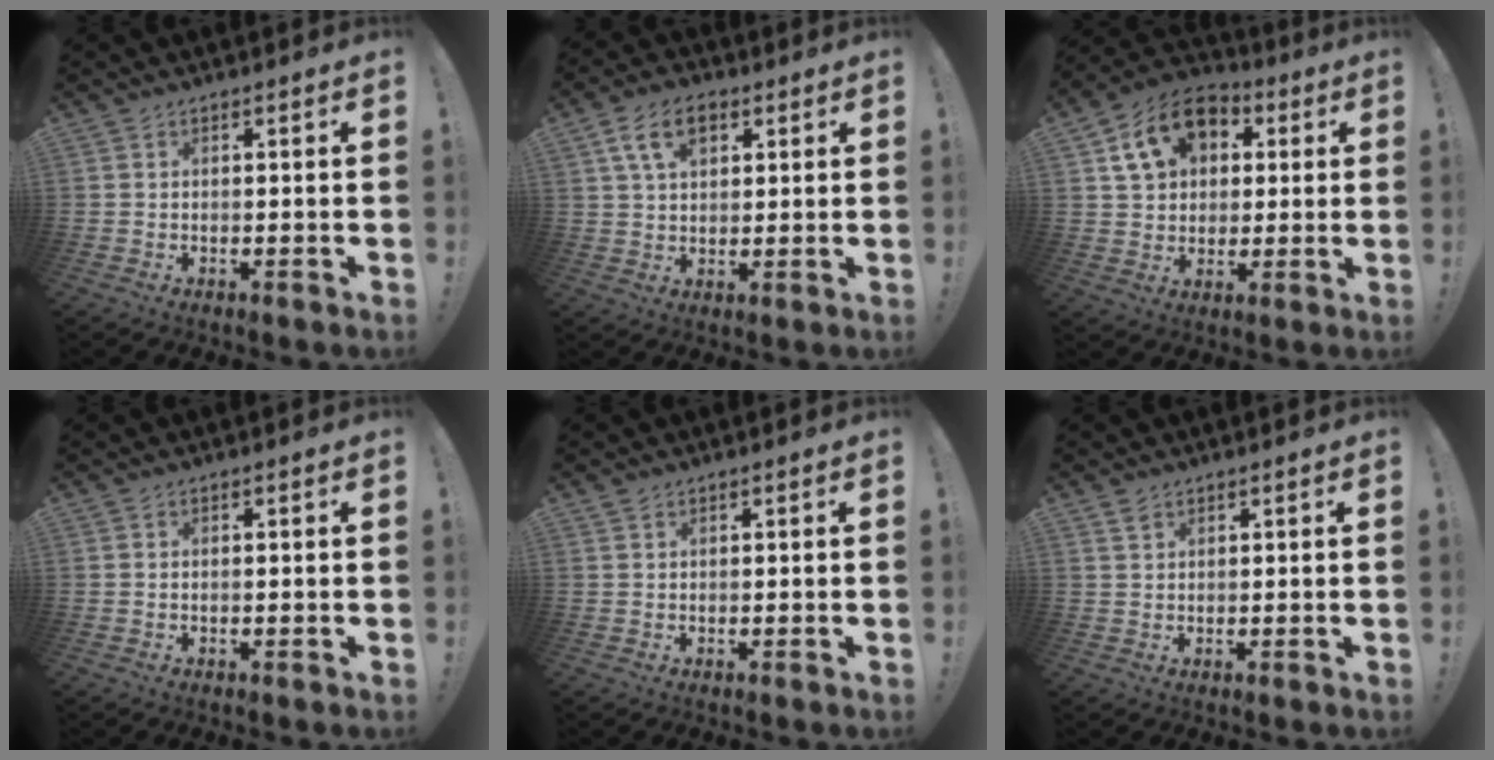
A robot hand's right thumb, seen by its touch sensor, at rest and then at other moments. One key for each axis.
{"total": 10.0, "fx": 4.3, "fy": 6.2, "fz": 6.6, "tx": -0.105, "ty": 0.005, "tz": 0.080}
{"total": 14.7, "fx": 5.5, "fy": 11.3, "fz": 7.6, "tx": -0.118, "ty": -0.007, "tz": 0.110}
{"total": 0.0}
{"total": 0.7, "fx": 0.6, "fy": 0.4, "fz": 0.1, "tx": 0.005, "ty": -0.005, "tz": 0.011}
{"total": 1.8, "fx": 1.4, "fy": 0.9, "fz": 0.7, "tx": -0.001, "ty": -0.008, "tz": 0.024}